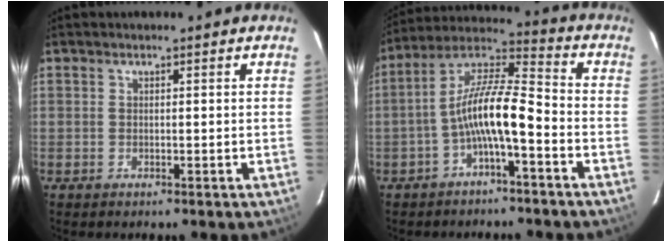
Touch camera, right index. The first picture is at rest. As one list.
[{"total": 10.7, "force": [-4.0, 2.2, 9.6], "torque": [-0.200, 0.016, -0.078]}]